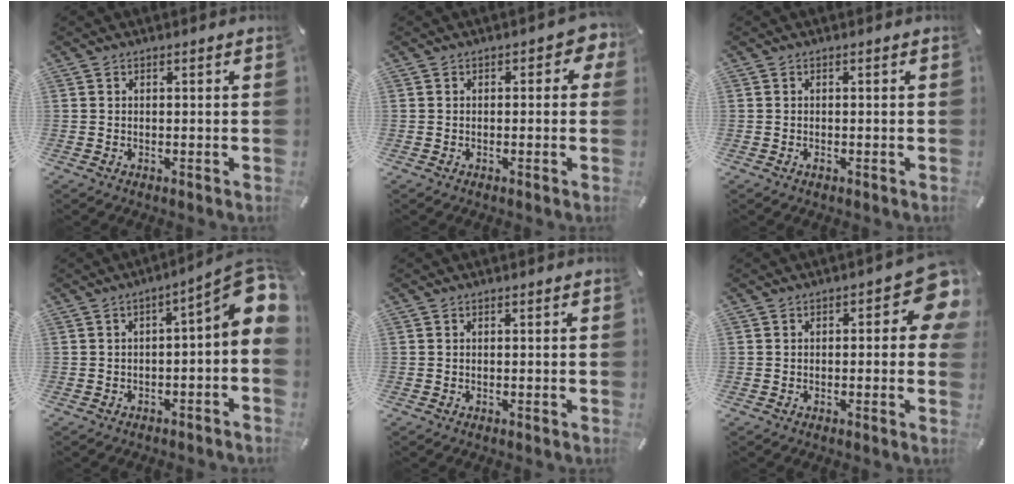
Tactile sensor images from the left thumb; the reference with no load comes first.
{"total": 2.8, "force": [-0.1, 1.6, 2.3], "torque": [-0.027, 0.002, -0.005]}
{"total": 0.0}
{"total": 9.7, "force": [1.2, 3.1, 9.2], "torque": [-0.111, -0.023, 0.017]}
{"total": 0.0}
{"total": 8.6, "force": [1.7, 3.6, 7.6], "torque": [-0.083, -0.017, 0.024]}